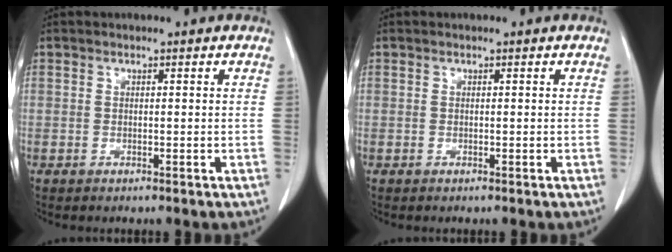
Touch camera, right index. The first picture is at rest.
{"total": 0.0}